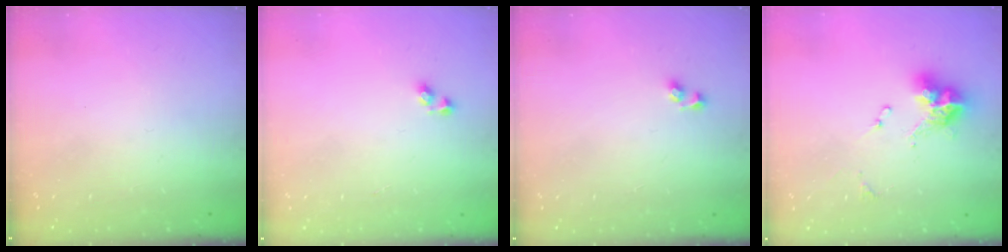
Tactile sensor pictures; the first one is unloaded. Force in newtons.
{"total": 2.9, "press": 2.8, "slide": 0.3}
{"total": 3.6, "press": 3.6, "slide": 0.6}
{"total": 11.8, "press": 11.8, "slide": 1.3}